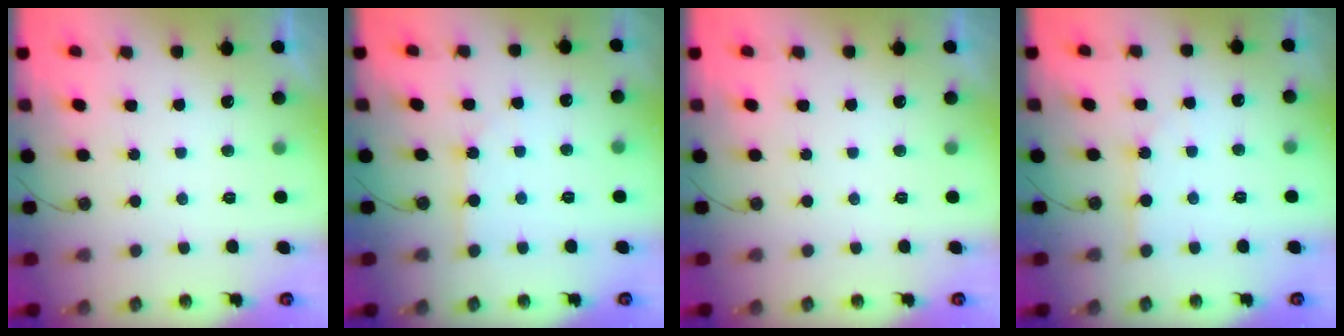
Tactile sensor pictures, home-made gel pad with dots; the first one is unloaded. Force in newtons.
{"total": 2.4, "press": 2.4, "slide": 0.3}
{"total": 0.0}
{"total": 2.5, "press": 2.5, "slide": 0.3}